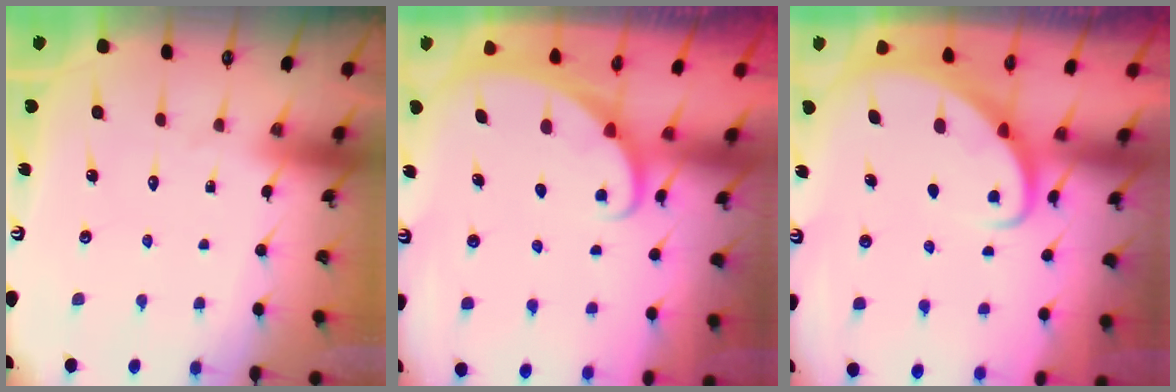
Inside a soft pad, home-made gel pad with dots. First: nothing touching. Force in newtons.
{"total": 1.5, "press": 1.5, "slide": 0.1}
{"total": 2.5, "press": 2.5, "slide": 0.2}